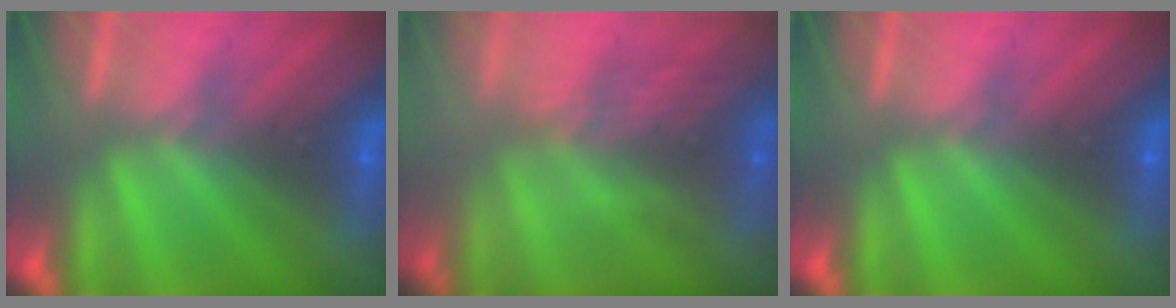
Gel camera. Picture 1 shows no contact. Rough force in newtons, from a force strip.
{"total": 2.9}
{"total": 0.0}